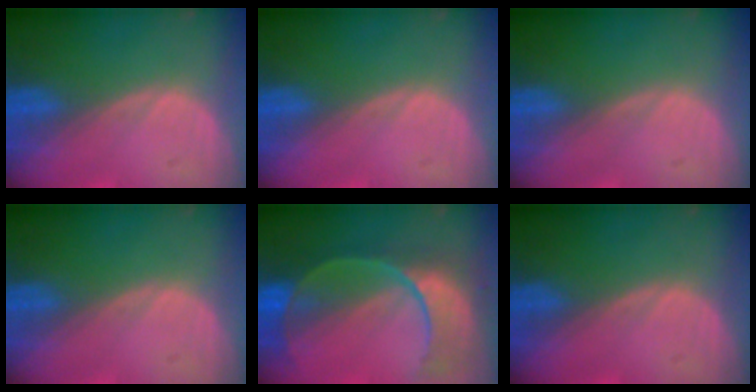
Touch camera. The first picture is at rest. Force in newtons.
{"total": 0.0}
{"total": 0.0}
{"total": 0.0}
{"total": 10.7, "press": 9.2, "slide": 5.5}
{"total": 0.0}